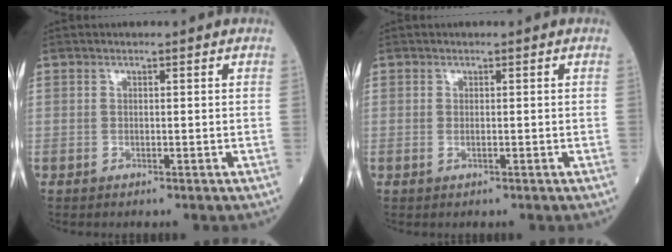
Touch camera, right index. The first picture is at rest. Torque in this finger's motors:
{"motor_torque": [-0.29, 0.09, -0.09, -0.01]}